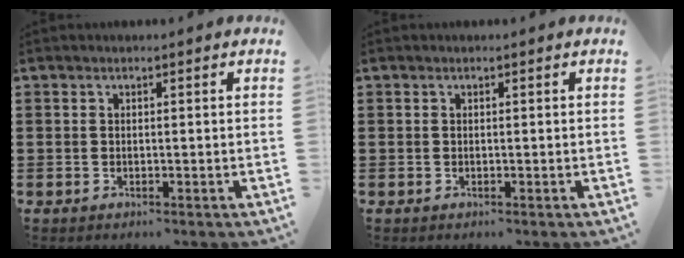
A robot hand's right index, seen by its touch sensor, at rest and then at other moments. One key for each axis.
{"total": 0.0}